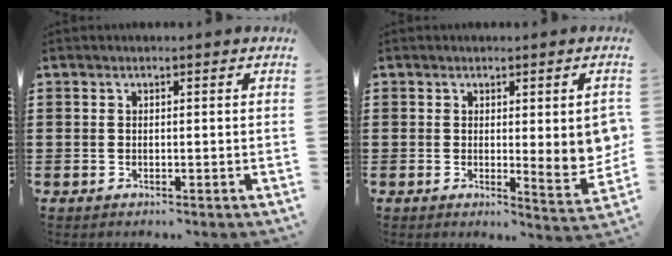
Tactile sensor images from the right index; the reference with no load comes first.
{"total": 5.7, "force": [0.7, 1.2, 5.5], "torque": [-0.075, -0.013, 0.010]}